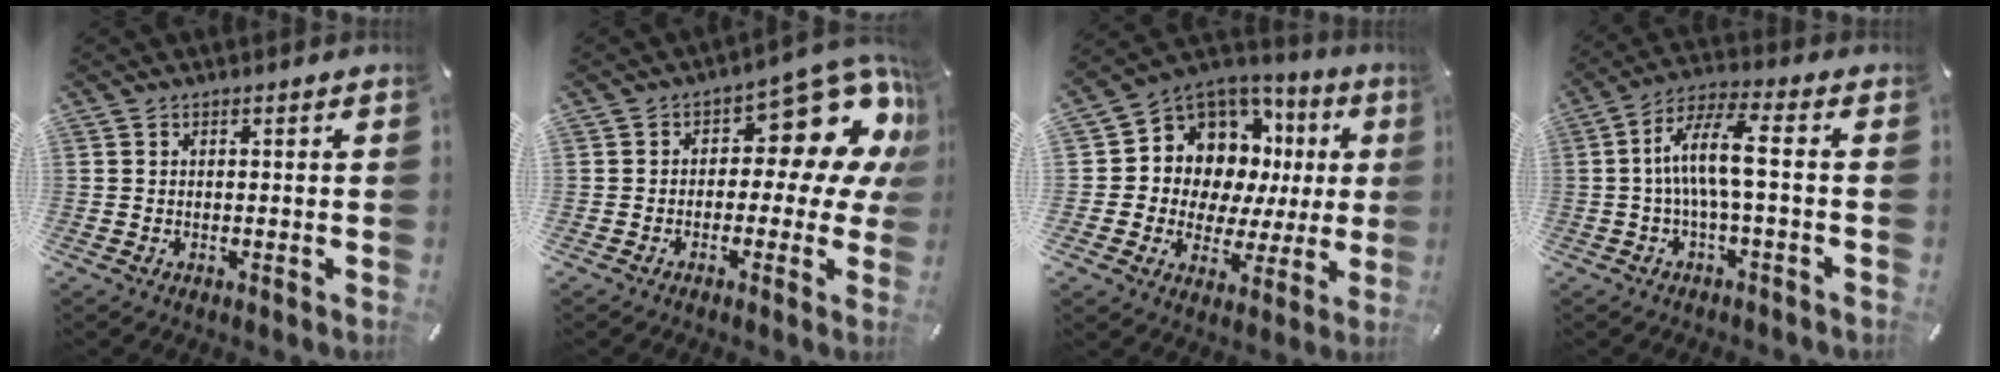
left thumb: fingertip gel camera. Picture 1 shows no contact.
{"total": 13.4, "force": [6.4, 6.7, 9.7], "torque": [-0.115, -0.059, 0.101]}
{"total": 10.0, "force": [4.7, 8.5, 2.3], "torque": [-0.053, -0.066, 0.096]}
{"total": 10.8, "force": [-0.4, 2.5, 10.5], "torque": [-0.211, -0.001, -0.014]}